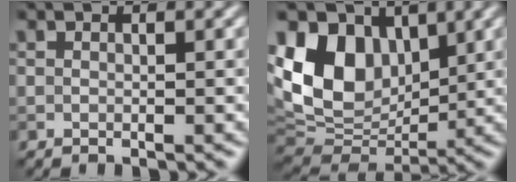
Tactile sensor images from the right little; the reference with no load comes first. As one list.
[{"total": 11.6, "force": [3.6, 8.2, 7.5], "torque": [-0.168, 0.006, 0.065]}]